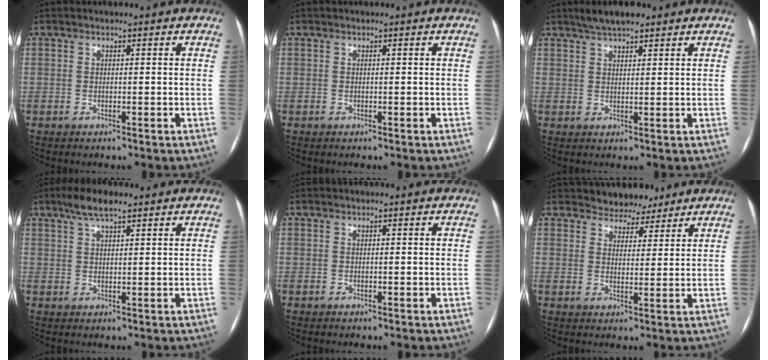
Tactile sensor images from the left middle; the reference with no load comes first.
{"total": 0.0}
{"total": 5.0, "force": [3.9, 1.3, 2.8], "torque": [-0.055, 0.017, 0.068]}
{"total": 4.8, "force": [3.4, 1.1, 3.2], "torque": [-0.067, 0.016, 0.062]}
{"total": 0.0}
{"total": 5.2, "force": [4.5, 2.4, 0.7], "torque": [-0.008, 0.003, 0.067]}